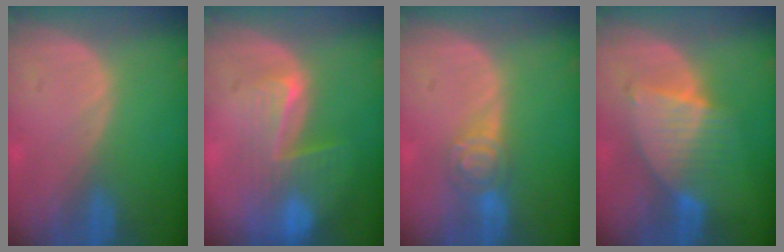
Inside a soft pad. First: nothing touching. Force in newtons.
{"total": 8.0, "press": 7.1, "slide": 3.7}
{"total": 4.4, "press": 4.4, "slide": 0.4}
{"total": 6.3, "press": 6.3, "slide": 0.6}